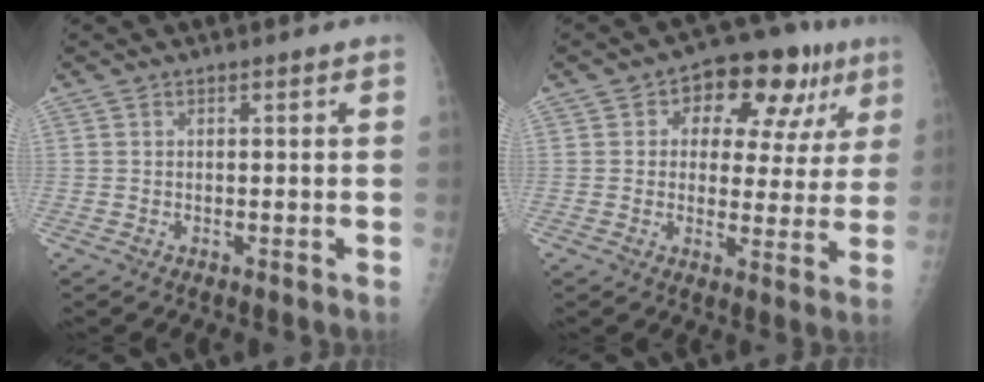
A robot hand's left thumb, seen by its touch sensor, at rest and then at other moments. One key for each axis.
{"total": 14.4, "fx": 6.0, "fy": 8.7, "fz": 9.8, "tx": -0.072, "ty": 0.006, "tz": 0.078}